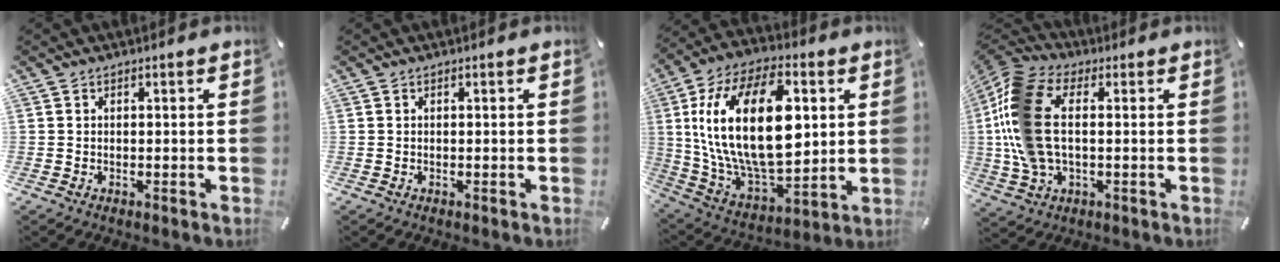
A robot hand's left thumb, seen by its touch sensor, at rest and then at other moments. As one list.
[{"total": 0.0}, {"total": 28.6, "force": [4.5, 16.3, 23.1], "torque": [-0.453, -0.007, 0.078]}, {"total": 16.3, "force": [0.8, 9.8, 13.0], "torque": [-0.297, 0.000, 0.016]}]